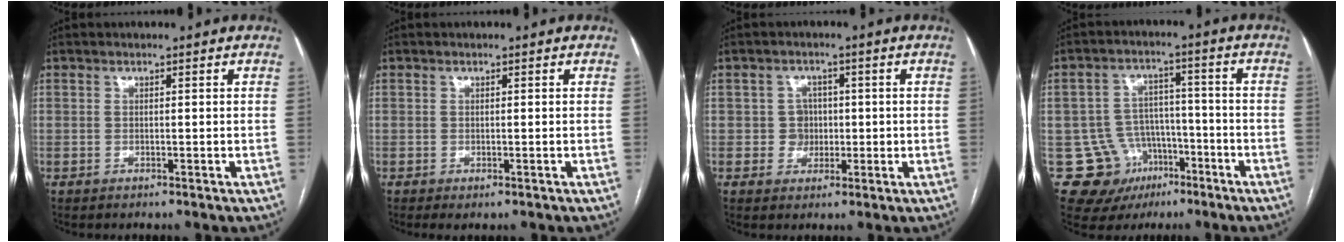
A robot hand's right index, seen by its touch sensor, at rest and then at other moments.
{"total": 1.3, "force": [-0.5, 0.3, 1.1], "torque": [-0.018, -0.004, -0.002]}
{"total": 3.3, "force": [-0.1, 3.3, 0.6], "torque": [0.000, 0.012, 0.004]}
{"total": 10.4, "force": [-5.0, 9.0, 1.8], "torque": [-0.025, 0.039, -0.062]}